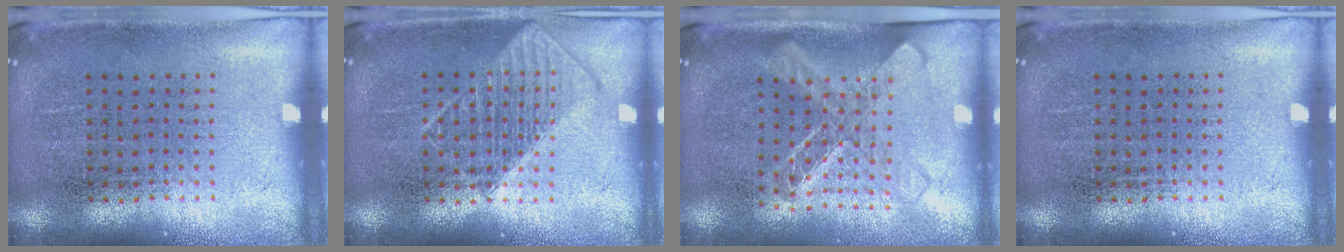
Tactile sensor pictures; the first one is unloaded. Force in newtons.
{"total": 2.4, "press": 2.3, "slide": 0.4}
{"total": 1.7, "press": 1.4, "slide": 1.0}
{"total": 0.0}